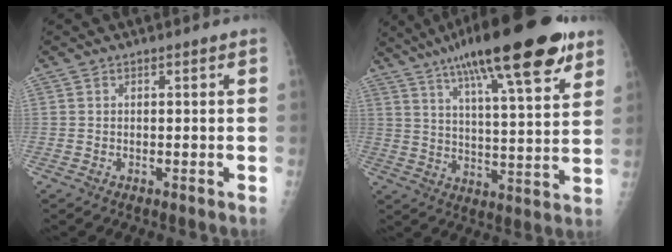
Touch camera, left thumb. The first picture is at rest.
{"total": 23.9, "force": [14.5, 5.4, 18.2], "torque": [-0.275, -0.028, 0.223]}